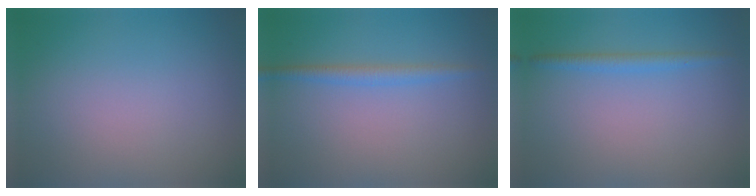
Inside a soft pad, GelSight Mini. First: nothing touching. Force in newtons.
{"total": 1.9, "press": 1.9, "slide": 0.0}
{"total": 1.6, "press": 1.6, "slide": 0.1}